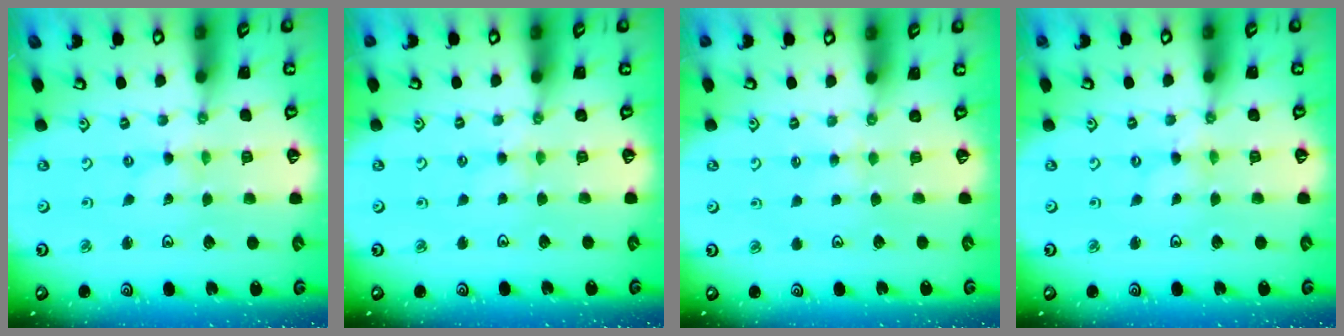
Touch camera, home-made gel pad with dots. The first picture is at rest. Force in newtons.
{"total": 2.3, "press": 2.3, "slide": 0.4}
{"total": 2.3, "press": 2.2, "slide": 0.4}
{"total": 0.0}